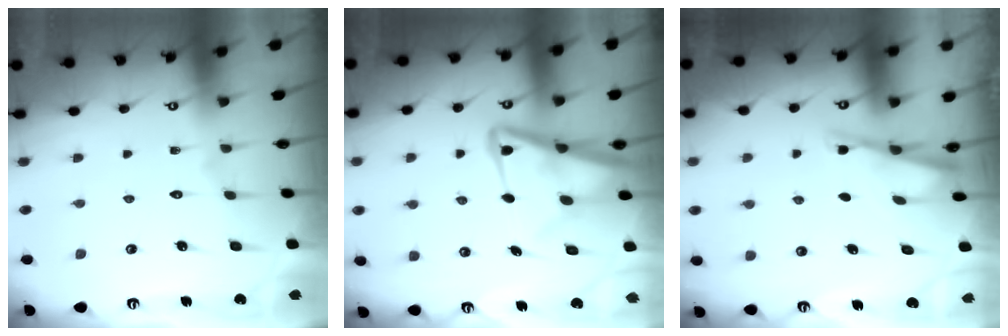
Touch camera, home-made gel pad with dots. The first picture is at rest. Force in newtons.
{"total": 11.9, "press": 11.8, "slide": 1.3}
{"total": 2.8, "press": 2.8, "slide": 0.3}